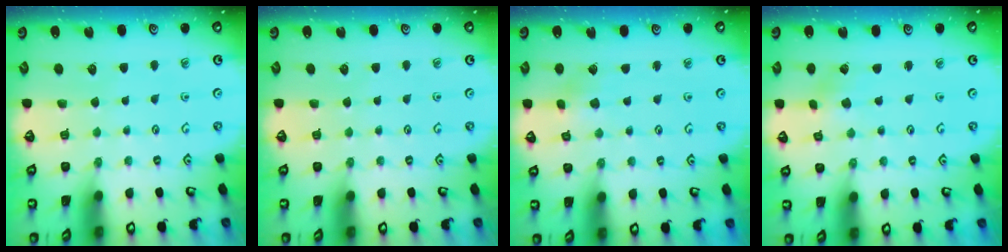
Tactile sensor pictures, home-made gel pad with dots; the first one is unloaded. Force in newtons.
{"total": 0.0}
{"total": 2.6, "press": 2.5, "slide": 0.4}
{"total": 1.1, "press": 1.1, "slide": 0.1}